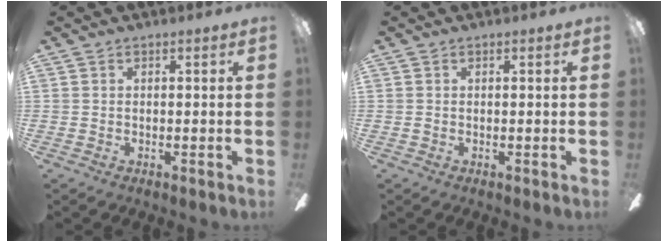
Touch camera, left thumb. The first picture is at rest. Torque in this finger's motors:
{"motor_torque": [0.09, 0.31, 0.27, 0.01, 0.00]}